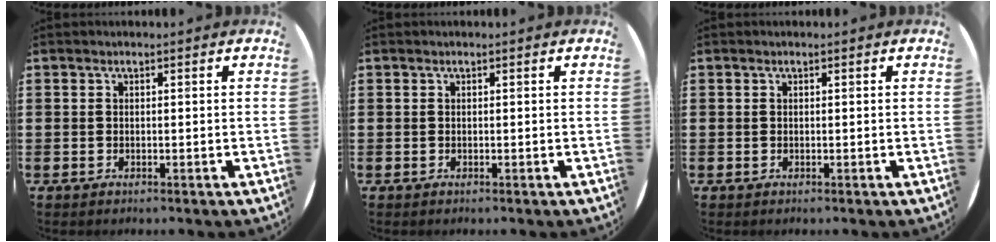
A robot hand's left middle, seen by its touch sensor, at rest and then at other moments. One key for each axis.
{"total": 0.0}
{"total": 0.0}